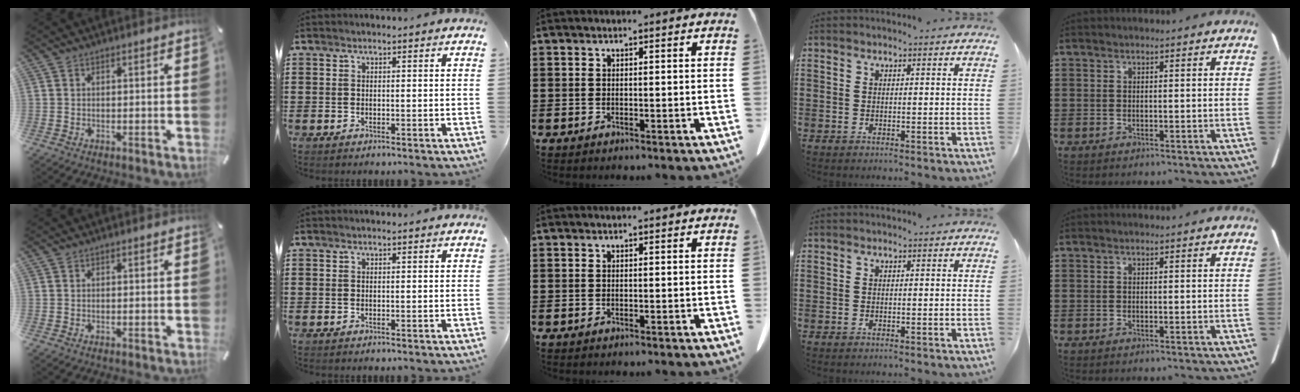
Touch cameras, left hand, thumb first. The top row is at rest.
{}